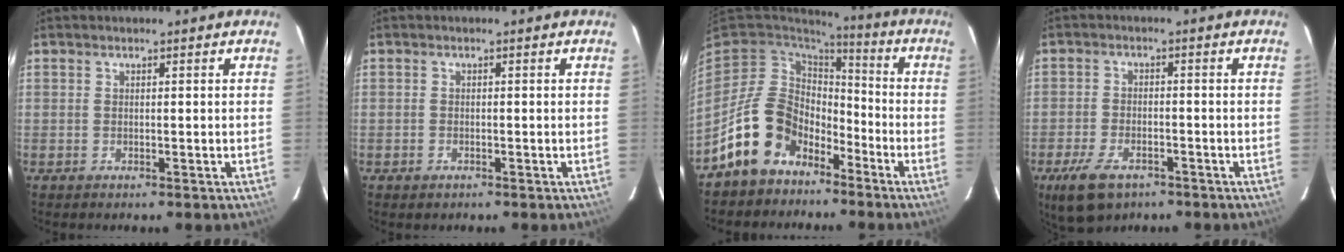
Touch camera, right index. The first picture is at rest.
{"total": 1.0, "force": [-0.6, 0.7, 0.2], "torque": [-0.003, 0.000, -0.009]}
{"total": 14.1, "force": [-9.0, 9.5, 5.3], "torque": [-0.126, 0.024, -0.148]}
{"total": 8.8, "force": [-5.6, 4.5, 5.1], "torque": [-0.128, -0.016, -0.099]}